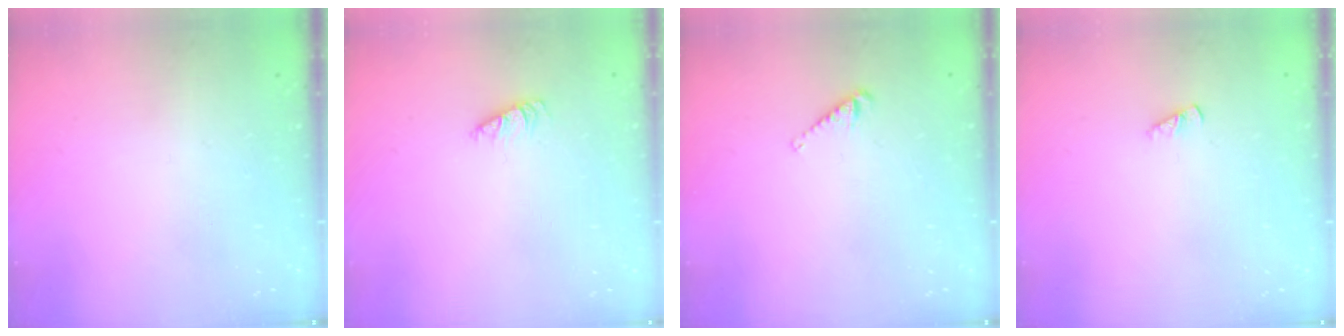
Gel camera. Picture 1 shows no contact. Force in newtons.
{"total": 1.0, "press": 1.0, "slide": 0.1}
{"total": 3.9, "press": 3.9, "slide": 0.2}
{"total": 1.3, "press": 1.3, "slide": 0.2}